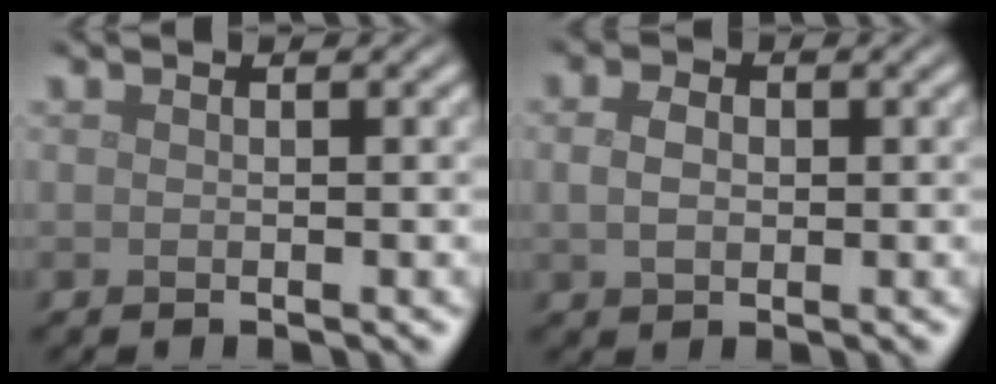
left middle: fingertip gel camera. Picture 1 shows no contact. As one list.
[{"total": 2.7, "force": [0.3, 2.0, 1.7], "torque": [-0.035, 0.001, 0.004]}]